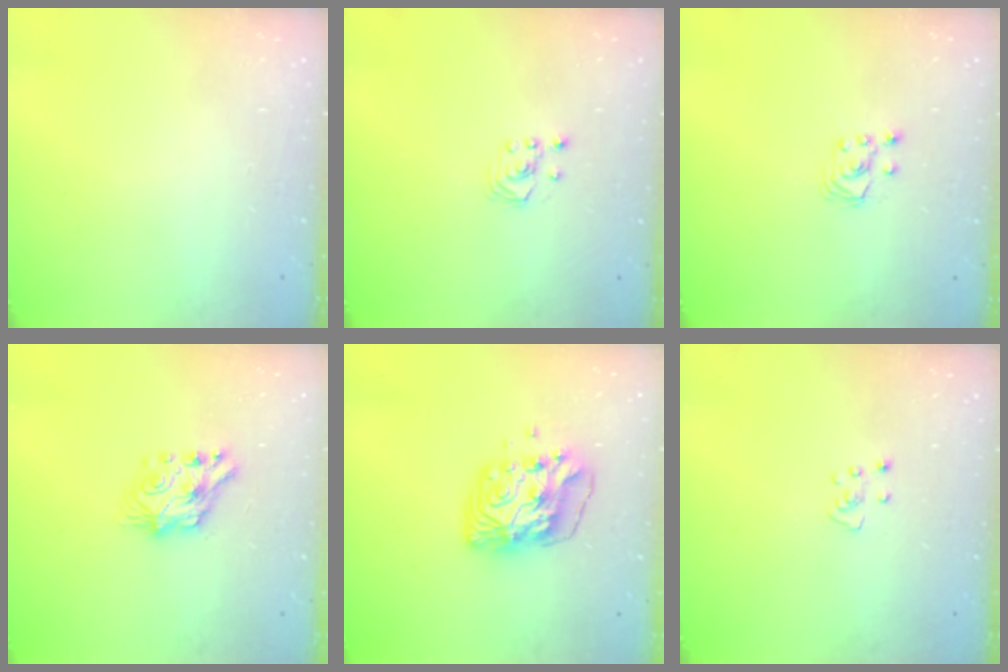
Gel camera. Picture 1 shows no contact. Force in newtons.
{"total": 1.8, "press": 1.8, "slide": 0.2}
{"total": 2.6, "press": 2.6, "slide": 0.3}
{"total": 8.2, "press": 8.2, "slide": 0.7}
{"total": 10.5, "press": 10.4, "slide": 1.7}
{"total": 3.8, "press": 3.8, "slide": 0.3}